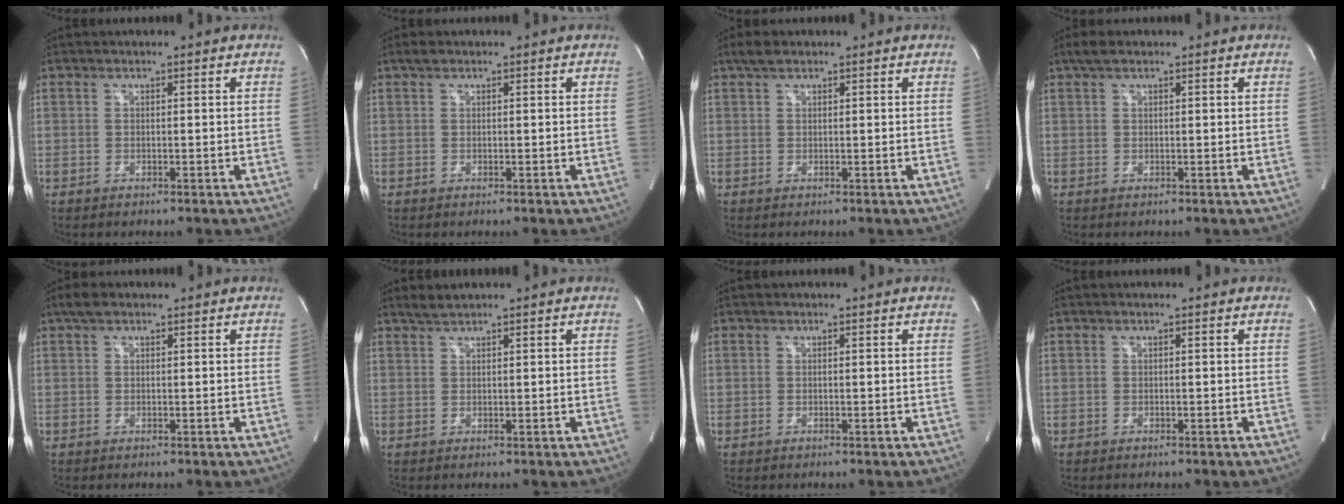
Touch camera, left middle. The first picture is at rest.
{"total": 0.9, "force": [0.7, 0.4, 0.5], "torque": [-0.014, 0.013, 0.012]}
{"total": 2.1, "force": [1.6, 0.8, 1.1], "torque": [-0.028, 0.013, 0.029]}
{"total": 2.1, "force": [1.5, 0.8, 1.3], "torque": [-0.030, 0.018, 0.028]}
{"total": 2.2, "force": [1.5, 1.0, 1.2], "torque": [-0.028, 0.017, 0.027]}
{"total": 1.5, "force": [1.4, -0.1, 0.4], "torque": [-0.012, 0.006, 0.033]}
{"total": 0.0}
{"total": 0.0}